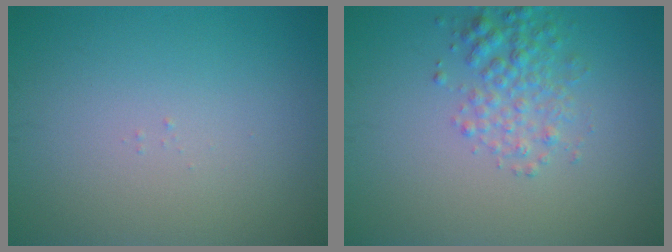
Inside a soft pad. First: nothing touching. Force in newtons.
{"total": 2.9, "press": 2.9, "slide": 0.1}